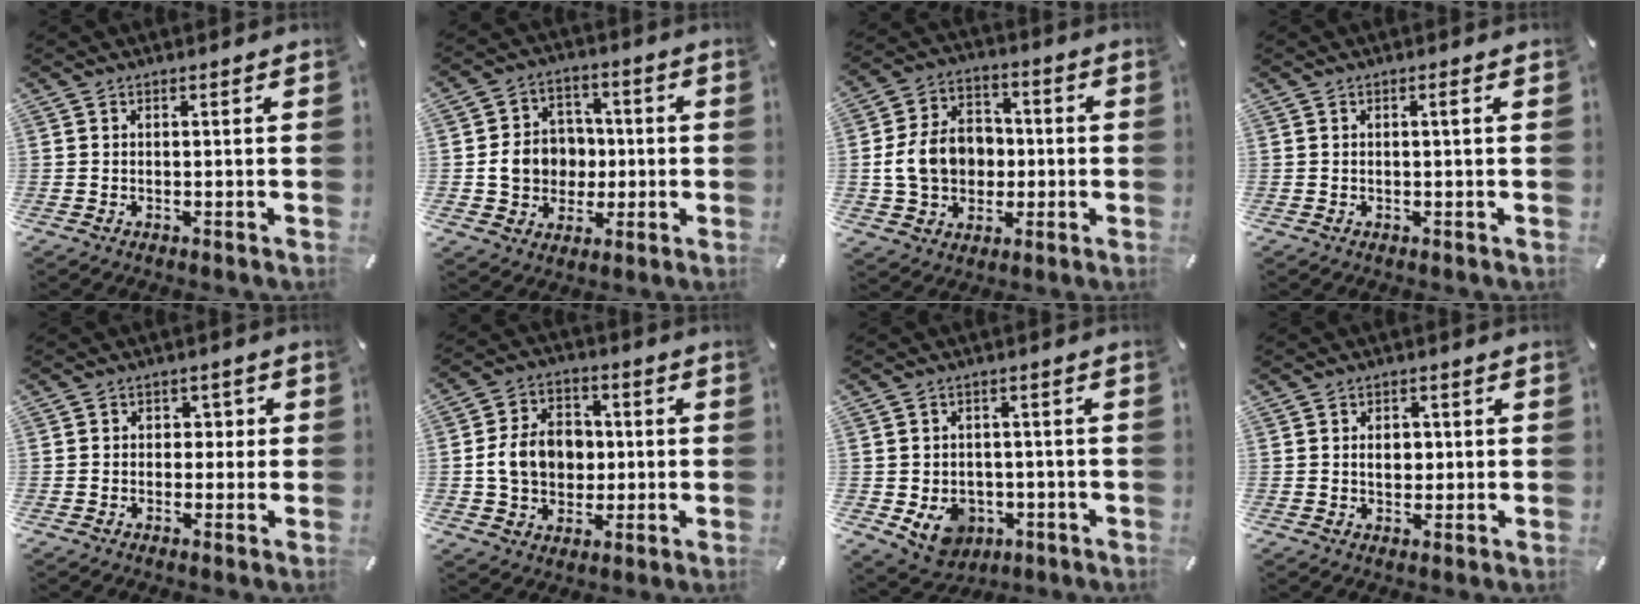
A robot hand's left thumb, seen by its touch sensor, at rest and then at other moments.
{"total": 9.9, "force": [-0.9, 9.1, 3.7], "torque": [-0.066, 0.011, -0.011]}
{"total": 12.4, "force": [-1.0, 10.4, 6.6], "torque": [-0.146, 0.023, -0.017]}
{"total": 1.1, "force": [0.1, 0.0, 1.1], "torque": [-0.020, 0.001, 0.001]}
{"total": 3.2, "force": [-0.6, 2.8, 1.5], "torque": [-0.014, 0.005, -0.020]}
{"total": 11.2, "force": [-0.2, 9.4, 6.0], "torque": [-0.125, 0.021, 0.001]}
{"total": 7.8, "force": [-2.4, 6.7, 3.2], "torque": [-0.050, 0.015, -0.041]}
{"total": 4.1, "force": [0.1, 3.2, 2.6], "torque": [-0.029, -0.003, -0.005]}